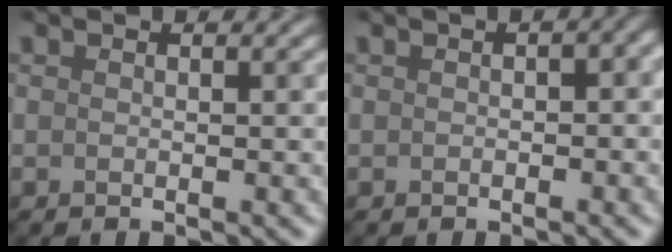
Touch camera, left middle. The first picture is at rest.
{"total": 3.0, "force": [-0.4, 1.8, 2.3], "torque": [-0.014, 0.010, -0.010]}